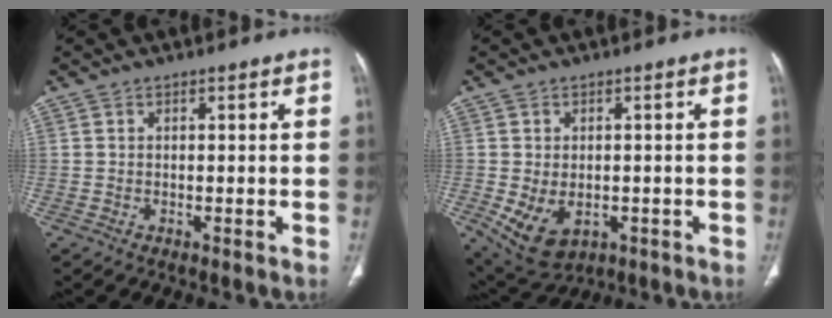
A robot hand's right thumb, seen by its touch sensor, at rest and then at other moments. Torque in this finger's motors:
{"motor_torque": [-0.30, 0.45, -0.30, 0.08, 0.24]}